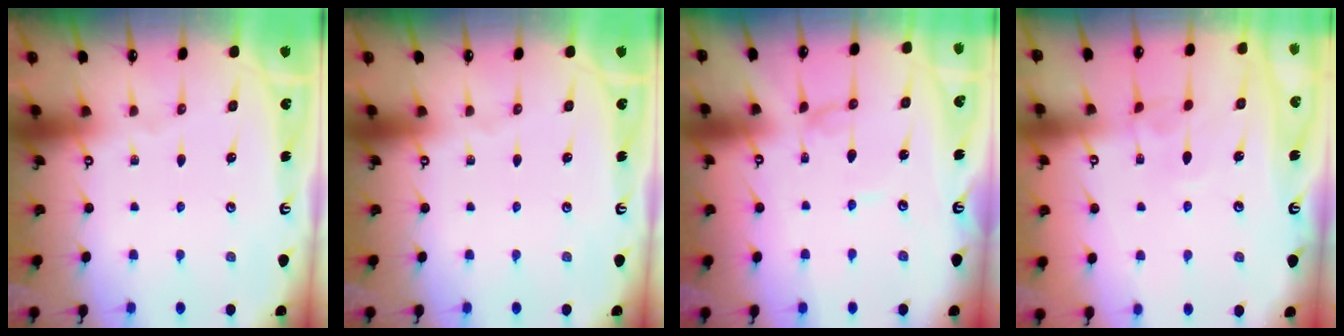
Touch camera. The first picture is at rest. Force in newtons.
{"total": 0.0}
{"total": 1.3, "press": 1.3, "slide": 0.0}
{"total": 2.8, "press": 2.8, "slide": 0.3}